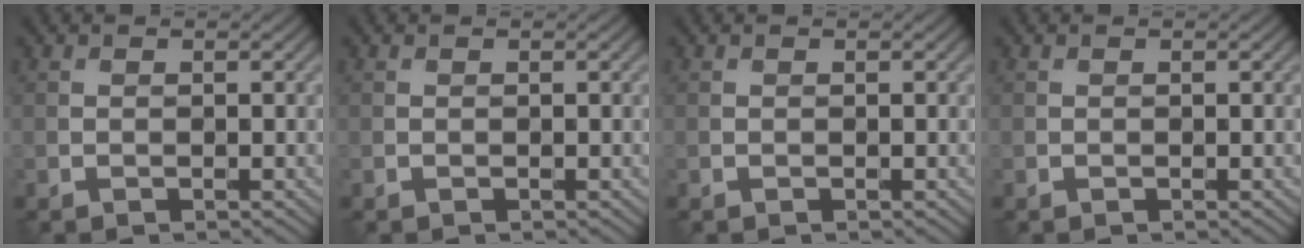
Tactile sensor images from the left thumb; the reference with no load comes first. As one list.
[{"total": 0.0}, {"total": 0.0}, {"total": 0.0}]